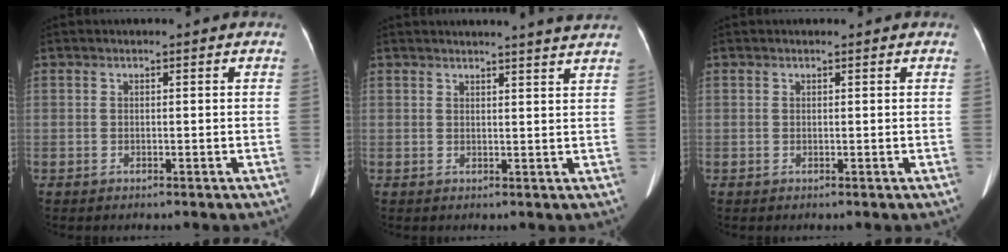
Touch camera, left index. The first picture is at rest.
{"total": 6.5, "force": [6.1, -1.0, 2.2], "torque": [-0.025, 0.001, 0.056]}
{"total": 0.0}